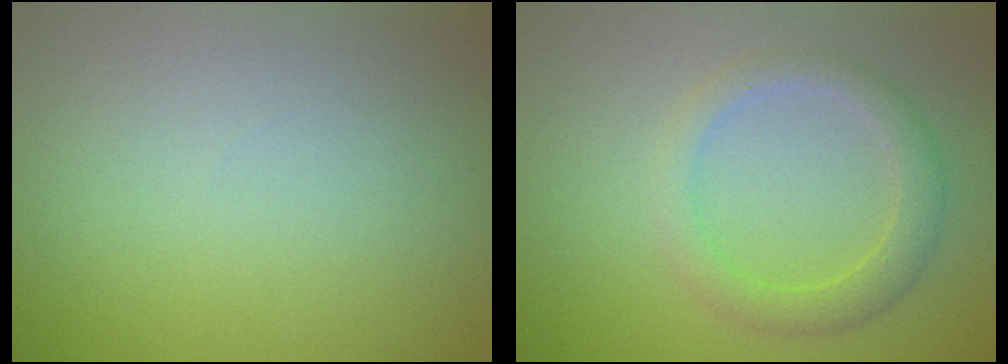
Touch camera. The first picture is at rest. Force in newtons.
{"total": 2.7, "press": 2.7, "slide": 0.0}